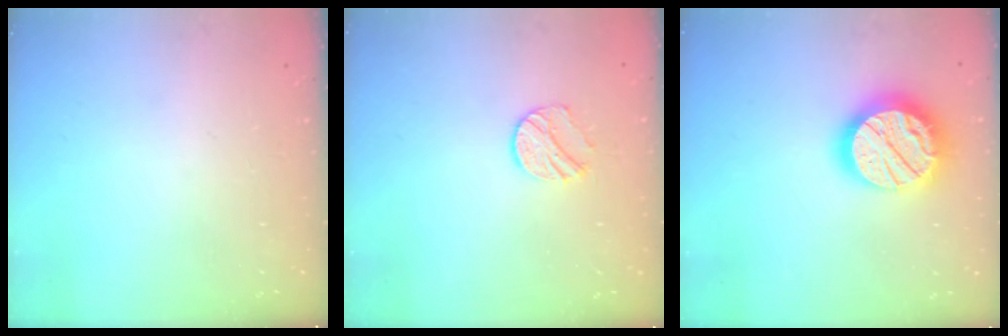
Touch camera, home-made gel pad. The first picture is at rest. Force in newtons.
{"total": 8.6, "press": 8.6, "slide": 0.1}
{"total": 20.2, "press": 20.2, "slide": 1.5}